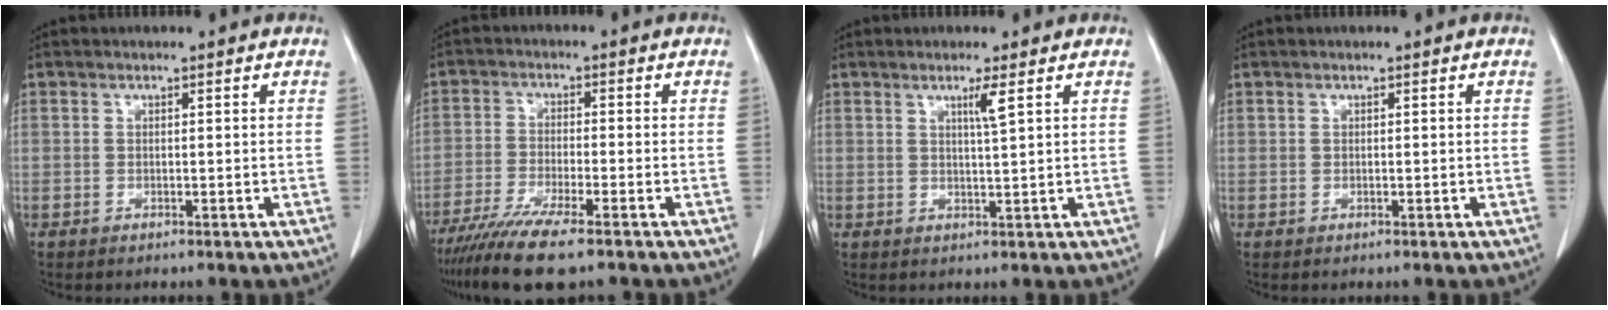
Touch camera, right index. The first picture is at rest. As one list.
[{"total": 9.3, "force": [-7.1, 0.4, 6.0], "torque": [-0.103, -0.024, -0.120]}, {"total": 2.4, "force": [1.2, -0.5, 2.0], "torque": [-0.038, -0.006, 0.023]}, {"total": 0.0}]